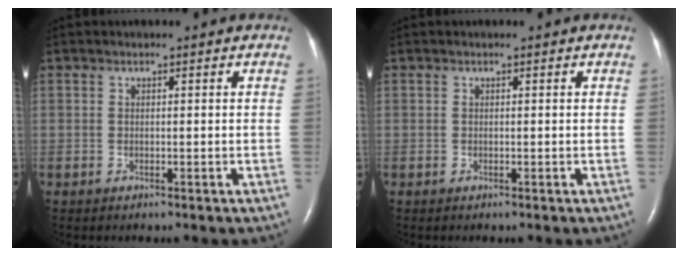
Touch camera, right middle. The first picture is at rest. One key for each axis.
{"total": 0.0}